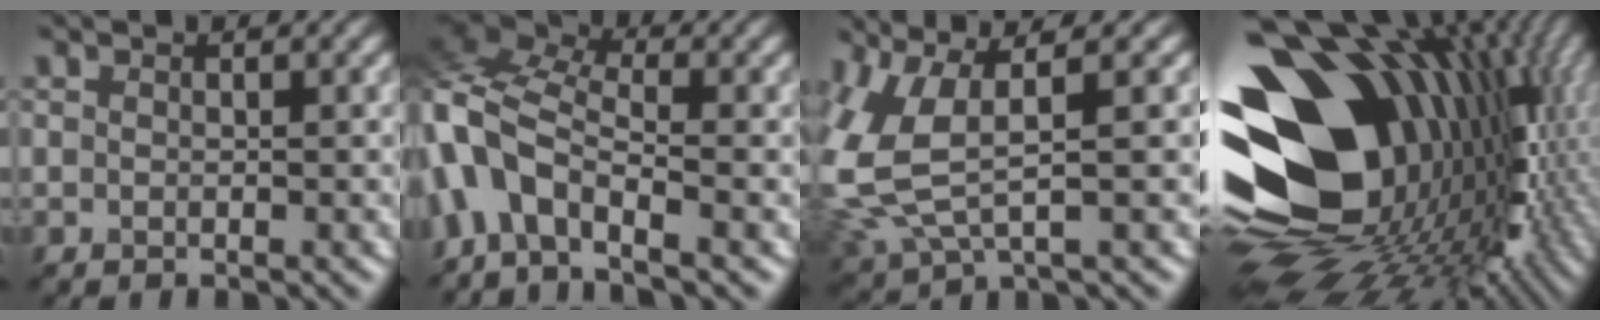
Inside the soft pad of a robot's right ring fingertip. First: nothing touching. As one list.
[{"total": 9.0, "force": [-3.3, 4.8, 6.9], "torque": [-0.146, 0.014, -0.081]}, {"total": 7.7, "force": [1.1, 3.6, 6.8], "torque": [-0.181, -0.006, 0.025]}, {"total": 21.1, "force": [-1.0, 15.3, 14.5], "torque": [-0.270, -0.042, 0.007]}]